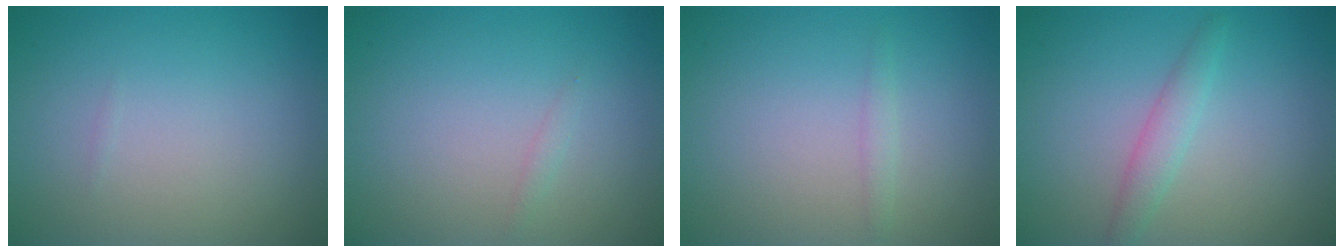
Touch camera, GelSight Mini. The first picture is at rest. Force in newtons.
{"total": 0.5, "press": 0.5, "slide": 0.0}
{"total": 0.8, "press": 0.8, "slide": 0.1}
{"total": 1.9, "press": 1.9, "slide": 0.1}